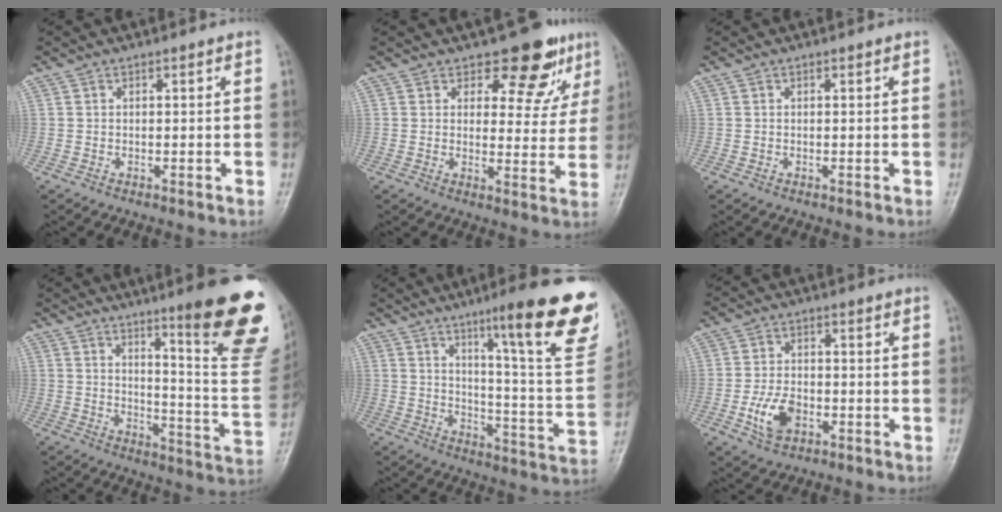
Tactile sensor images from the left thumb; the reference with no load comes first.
{"total": 9.5, "force": [6.5, 5.2, 4.5], "torque": [-0.015, -0.041, 0.076]}
{"total": 0.0}
{"total": 21.9, "force": [12.3, 3.4, 17.8], "torque": [-0.194, -0.075, 0.167]}
{"total": 23.9, "force": [13.5, 3.5, 19.4], "torque": [-0.234, -0.061, 0.192]}
{"total": 6.7, "force": [-2.4, 4.3, 4.6], "torque": [-0.083, 0.009, -0.045]}